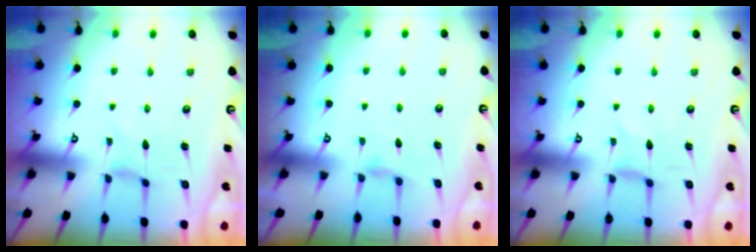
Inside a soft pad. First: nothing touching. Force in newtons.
{"total": 2.3, "press": 2.3, "slide": 0.4}
{"total": 0.0}